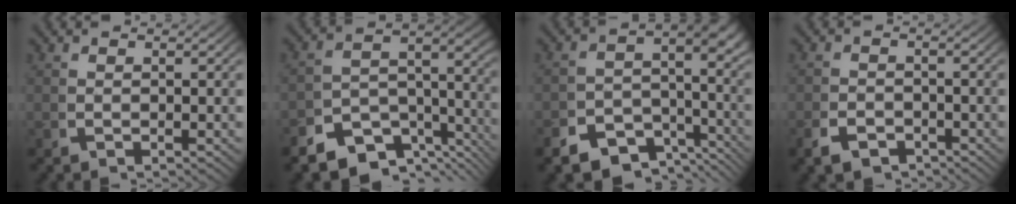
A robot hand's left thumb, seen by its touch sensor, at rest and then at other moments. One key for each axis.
{"total": 8.7, "fx": -4.2, "fy": 5.2, "fz": 5.5, "tx": -0.087, "ty": -0.021, "tz": -0.067}
{"total": 8.9, "fx": -4.3, "fy": 5.8, "fz": 5.1, "tx": -0.057, "ty": -0.024, "tz": -0.072}
{"total": 2.8, "fx": -2.3, "fy": 1.5, "fz": 0.8, "tx": -0.015, "ty": -0.011, "tz": -0.039}